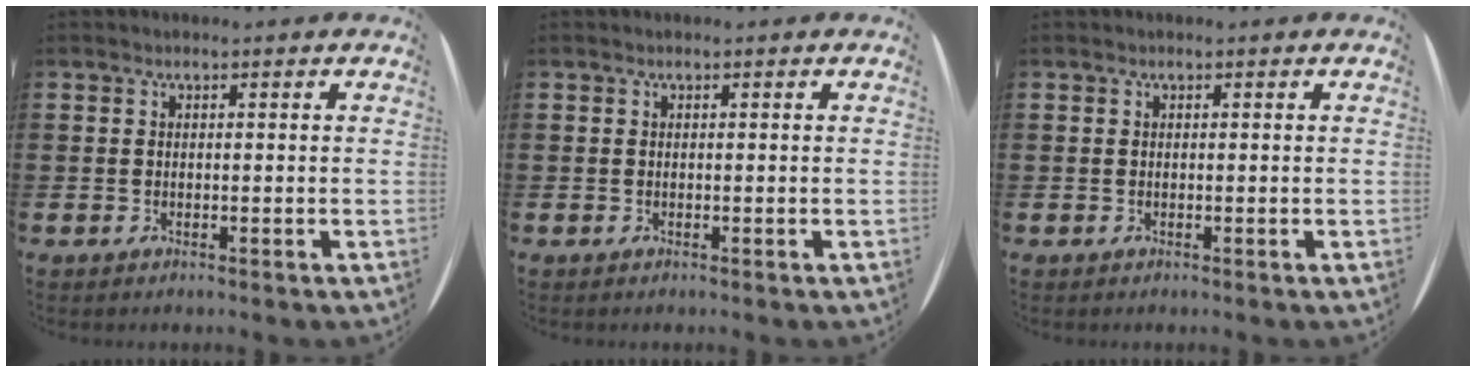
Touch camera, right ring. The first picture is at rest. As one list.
[{"total": 0.0}, {"total": 0.0}]